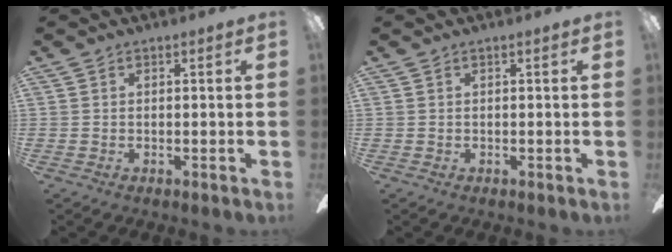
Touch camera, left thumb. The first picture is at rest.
{"total": 0.0}